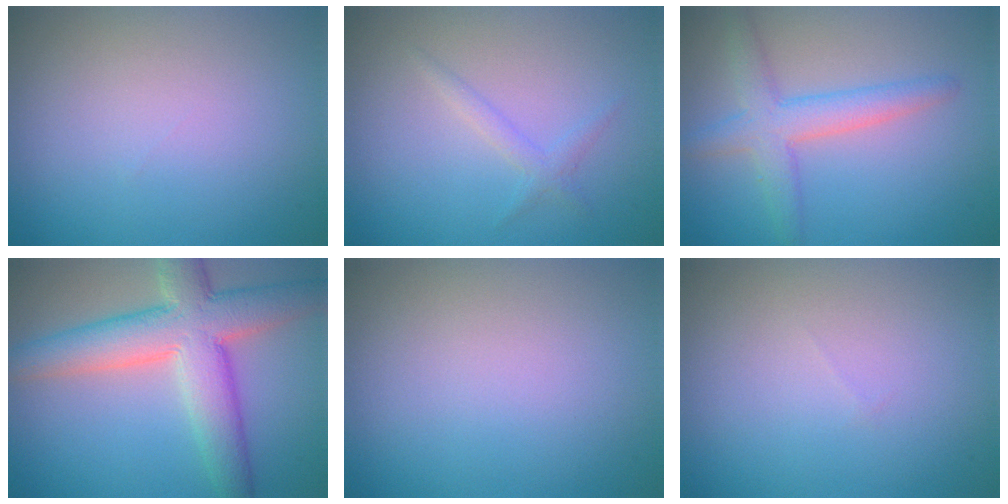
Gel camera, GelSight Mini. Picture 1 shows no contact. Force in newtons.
{"total": 1.3, "press": 1.3, "slide": 0.0}
{"total": 3.9, "press": 3.9, "slide": 0.1}
{"total": 8.5, "press": 8.5, "slide": 0.4}
{"total": 0.0}
{"total": 0.0}